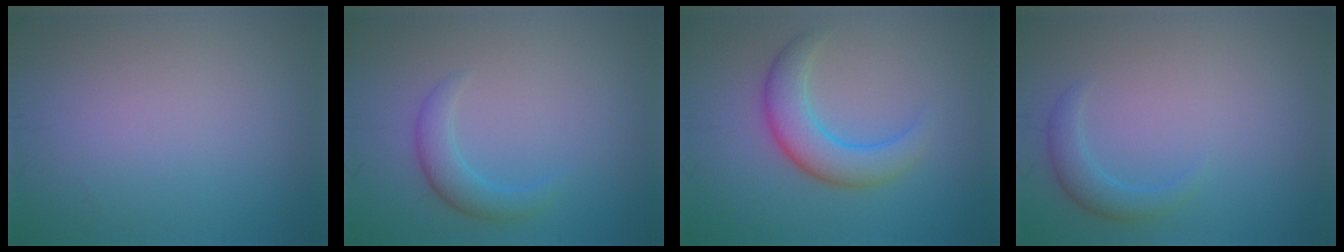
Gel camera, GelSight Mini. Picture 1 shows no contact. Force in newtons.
{"total": 2.5, "press": 2.5, "slide": 0.0}
{"total": 4.5, "press": 4.5, "slide": 0.1}
{"total": 2.1, "press": 2.1, "slide": 0.2}